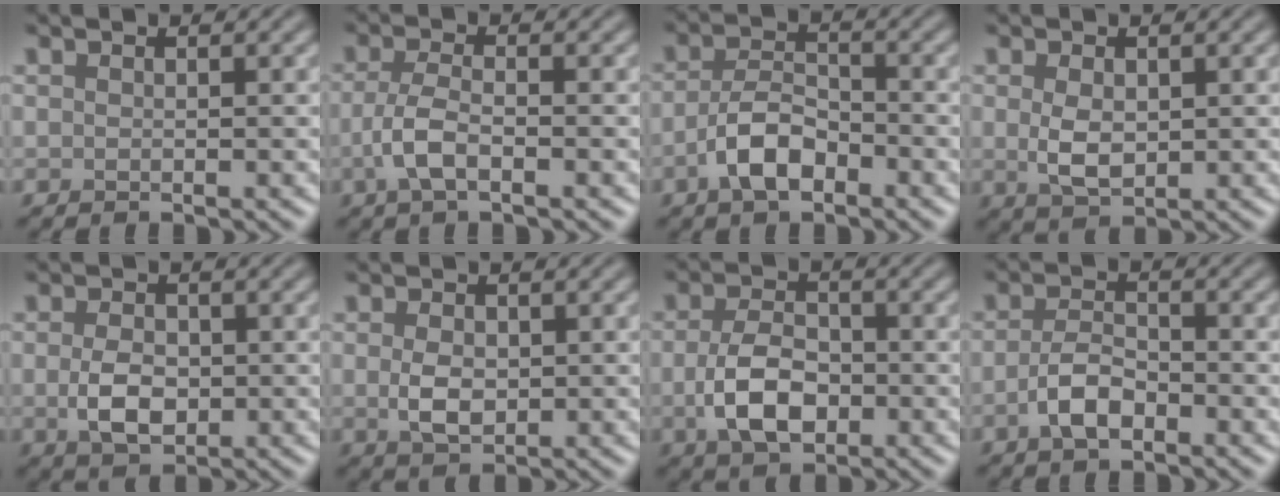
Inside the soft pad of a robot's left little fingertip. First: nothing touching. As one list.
[{"total": 3.0, "force": [-1.1, 1.1, 2.6], "torque": [-0.060, -0.001, -0.028]}, {"total": 4.3, "force": [-2.1, 2.2, 3.1], "torque": [-0.058, 0.005, -0.044]}, {"total": 3.0, "force": [0.2, 1.9, 2.3], "torque": [-0.053, -0.004, 0.009]}, {"total": 3.6, "force": [-0.4, 2.4, 2.7], "torque": [-0.055, -0.004, -0.005]}, {"total": 2.9, "force": [0.0, 2.0, 2.2], "torque": [-0.047, -0.004, 0.002]}, {"total": 5.4, "force": [-1.2, 3.3, 4.1], "torque": [-0.087, -0.006, -0.024]}, {"total": 3.3, "force": [-1.4, 1.6, 2.5], "torque": [-0.052, 0.002, -0.033]}]